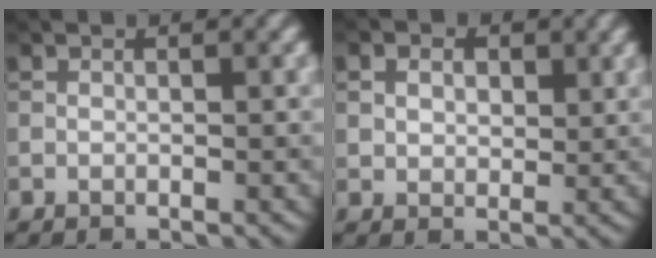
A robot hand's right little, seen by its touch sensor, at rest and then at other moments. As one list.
[{"total": 3.3, "force": [1.4, 2.4, 1.8], "torque": [-0.038, 0.003, 0.016]}]